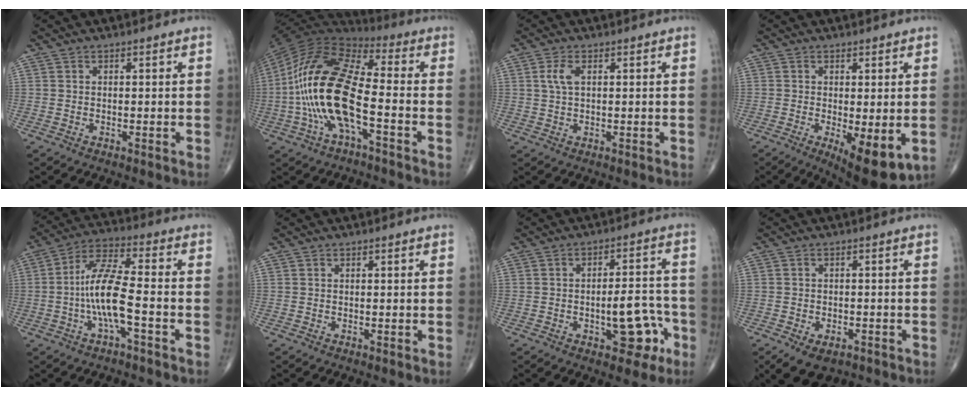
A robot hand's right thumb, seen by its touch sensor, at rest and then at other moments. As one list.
[{"total": 19.7, "force": [-4.2, 7.3, 17.8], "torque": [-0.373, 0.033, -0.081]}, {"total": 2.9, "force": [0.8, 1.3, 2.5], "torque": [-0.060, 0.006, 0.017]}, {"total": 9.9, "force": [-2.6, 3.4, 9.0], "torque": [-0.128, -0.025, -0.030]}, {"total": 11.0, "force": [-2.7, 2.7, 10.3], "torque": [-0.217, 0.037, -0.052]}, {"total": 0.0}, {"total": 10.2, "force": [-3.8, 4.8, 8.3], "torque": [-0.083, 0.037, -0.047]}, {"total": 6.6, "force": [-3.9, 3.9, 3.7], "torque": [-0.053, 0.008, -0.054]}]